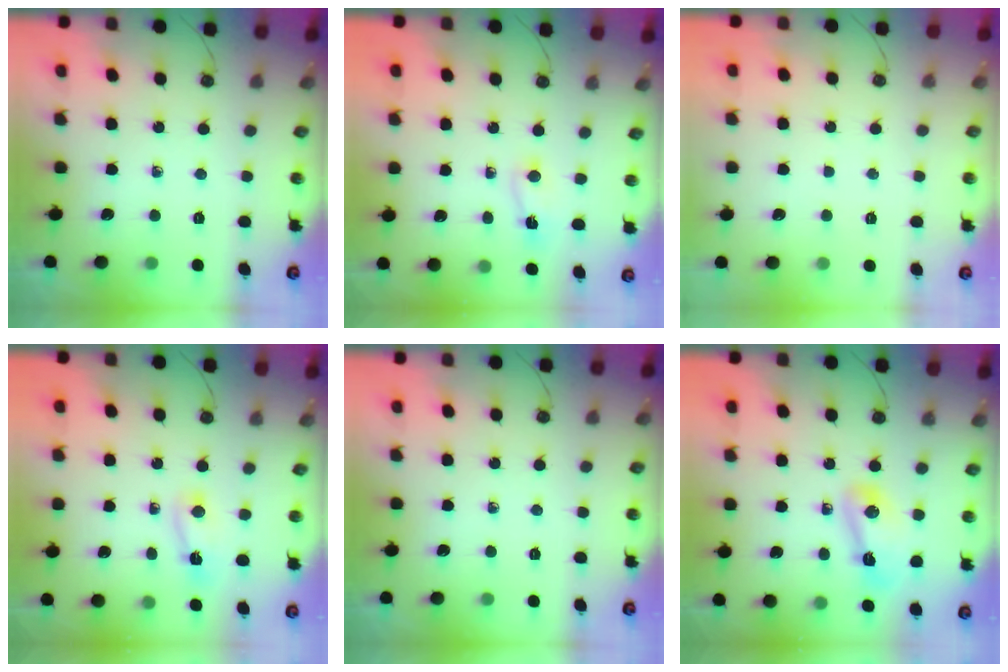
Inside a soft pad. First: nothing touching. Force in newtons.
{"total": 2.0, "press": 1.6, "slide": 1.2}
{"total": 1.3, "press": 1.3, "slide": 0.1}
{"total": 2.8, "press": 2.7, "slide": 0.6}
{"total": 0.0}
{"total": 6.9, "press": 6.9, "slide": 0.4}